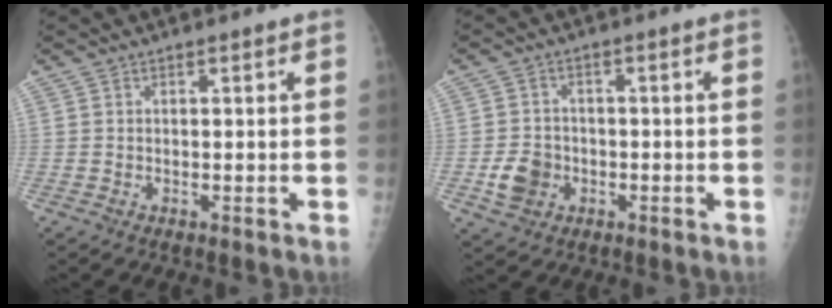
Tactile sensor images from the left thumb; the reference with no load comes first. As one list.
[{"total": 5.8, "force": [-1.8, 4.8, 2.6], "torque": [-0.033, 0.011, -0.029]}]